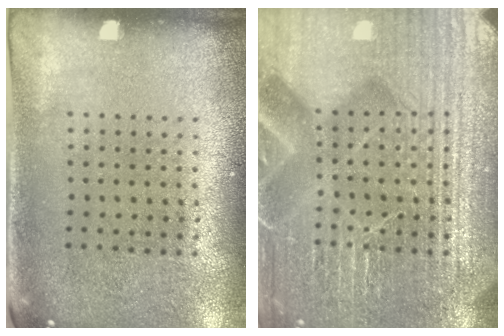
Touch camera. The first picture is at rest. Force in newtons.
{"total": 7.4, "press": 7.3, "slide": 0.9}